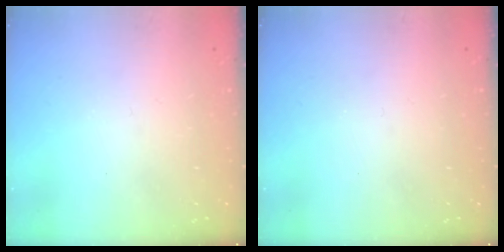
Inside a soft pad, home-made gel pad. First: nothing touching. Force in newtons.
{"total": 0.0}